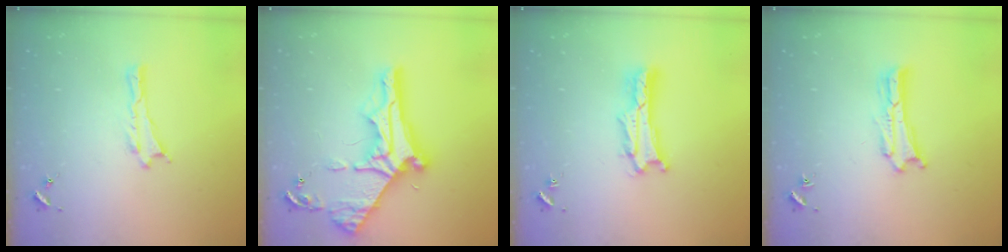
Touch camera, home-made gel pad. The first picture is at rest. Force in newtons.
{"total": 11.8, "press": 11.7, "slide": 1.2}
{"total": 2.0, "press": 2.0, "slide": 0.3}
{"total": 1.2, "press": 1.2, "slide": 0.2}